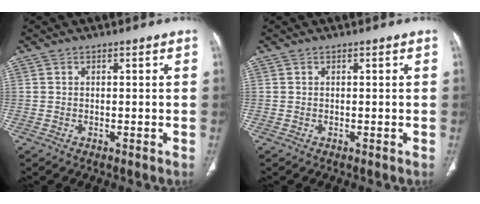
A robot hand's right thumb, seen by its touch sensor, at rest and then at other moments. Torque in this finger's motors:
{"motor_torque": [0.00, 0.00, -0.14, 0.14, 0.00]}